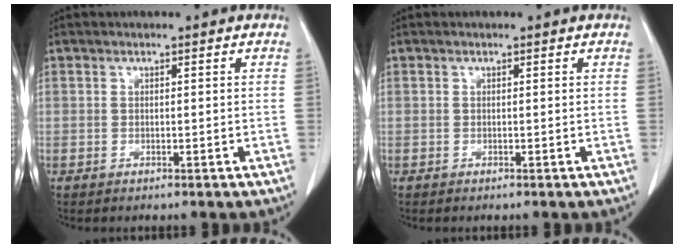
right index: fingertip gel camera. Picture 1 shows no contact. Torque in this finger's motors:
{"motor_torque": [-0.04, -0.03, 0.01, 0.01]}